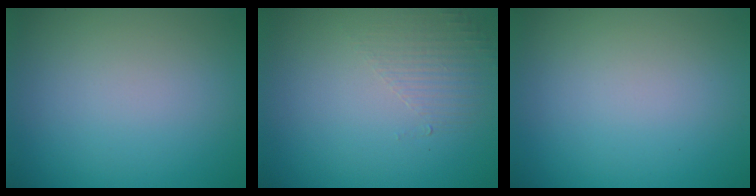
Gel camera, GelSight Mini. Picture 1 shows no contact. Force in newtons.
{"total": 1.6, "press": 0.4, "slide": 1.5}
{"total": 0.0}